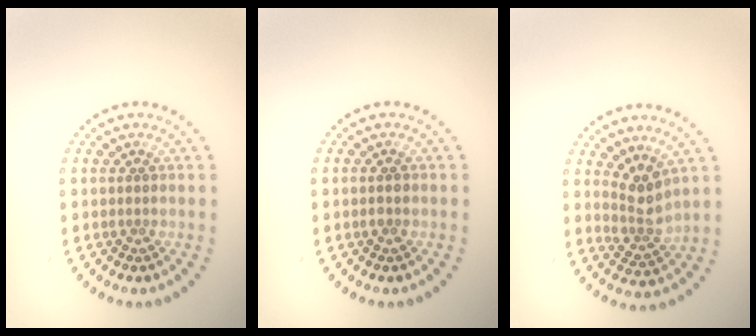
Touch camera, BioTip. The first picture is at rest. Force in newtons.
{"total": 0.9, "press": 0.9, "slide": 0.1}
{"total": 2.7, "press": 2.1, "slide": 1.8}